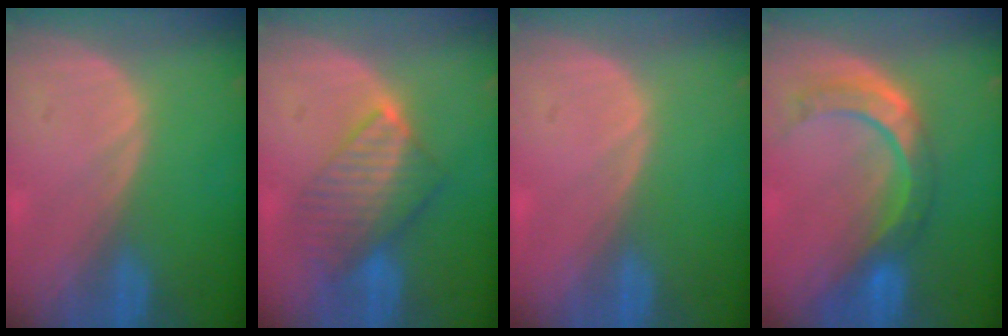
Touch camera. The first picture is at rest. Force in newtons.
{"total": 7.5, "press": 7.2, "slide": 2.2}
{"total": 0.6, "press": 0.2, "slide": 0.5}
{"total": 8.5, "press": 7.2, "slide": 4.5}